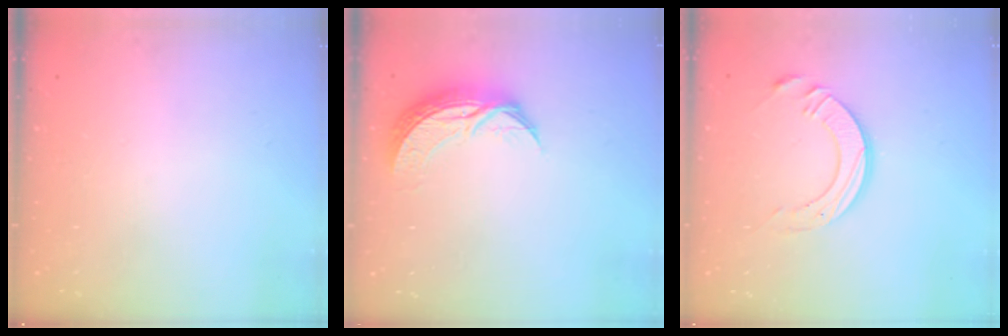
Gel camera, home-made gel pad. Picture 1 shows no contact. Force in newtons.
{"total": 10.1, "press": 10.1, "slide": 0.3}
{"total": 10.7, "press": 10.7, "slide": 1.1}